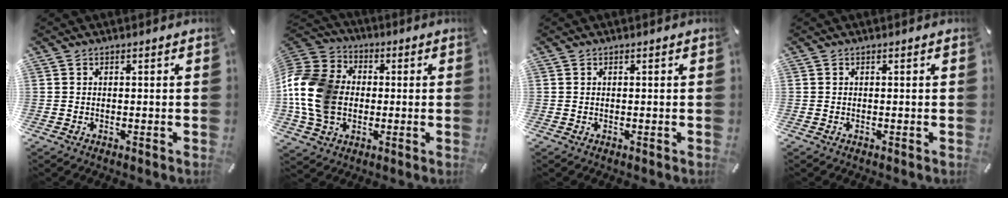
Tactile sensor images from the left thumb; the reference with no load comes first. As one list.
[{"total": 16.3, "force": [-1.2, 13.1, 9.6], "torque": [-0.235, 0.015, -0.026]}, {"total": 0.0}, {"total": 0.0}]